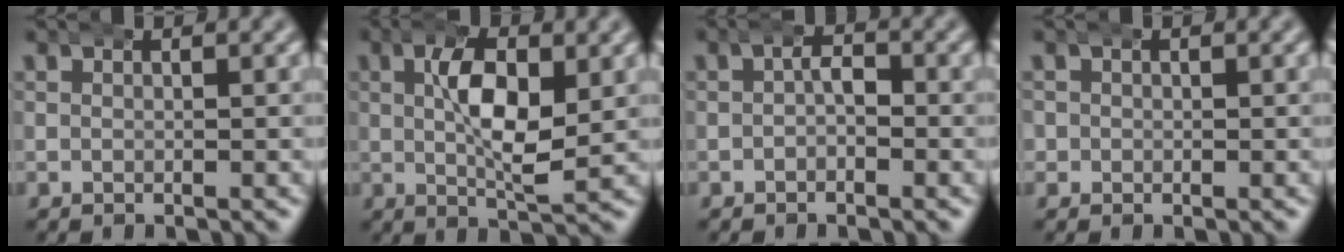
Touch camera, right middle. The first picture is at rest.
{"total": 5.1, "force": [1.0, 1.7, 4.7], "torque": [-0.079, -0.012, 0.017]}
{"total": 1.6, "force": [-0.2, 1.1, 1.1], "torque": [-0.016, -0.004, -0.004]}
{"total": 1.6, "force": [0.1, 1.6, 0.0], "torque": [-0.006, 0.000, -0.005]}